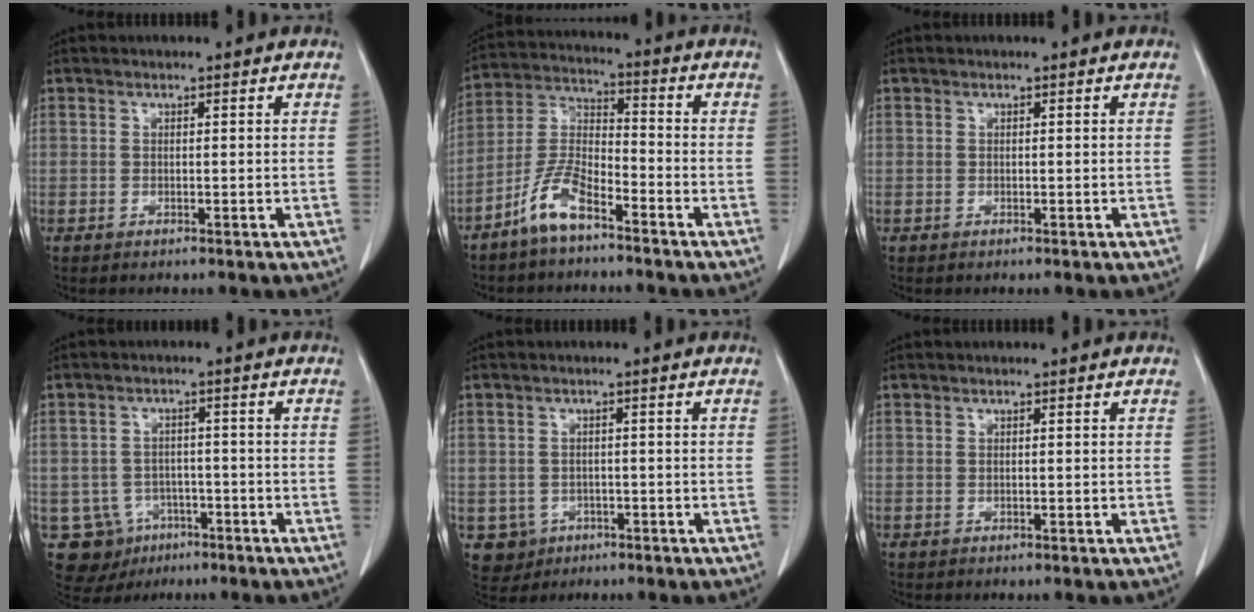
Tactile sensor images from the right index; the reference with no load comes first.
{"total": 8.3, "force": [-5.7, 2.4, 5.5], "torque": [-0.124, 0.001, -0.120]}
{"total": 0.0}
{"total": 8.5, "force": [-3.5, 7.7, 1.1], "torque": [-0.025, 0.011, -0.041]}
{"total": 4.4, "force": [-1.6, 4.1, 0.4], "torque": [-0.001, 0.008, -0.019]}
{"total": 0.0}